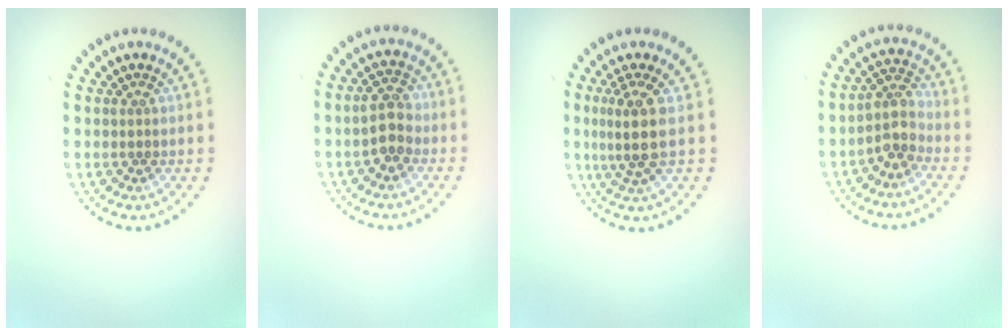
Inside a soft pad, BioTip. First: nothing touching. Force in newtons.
{"total": 2.8, "press": 2.8, "slide": 0.6}
{"total": 3.2, "press": 2.5, "slide": 2.0}
{"total": 3.0, "press": 2.4, "slide": 1.8}